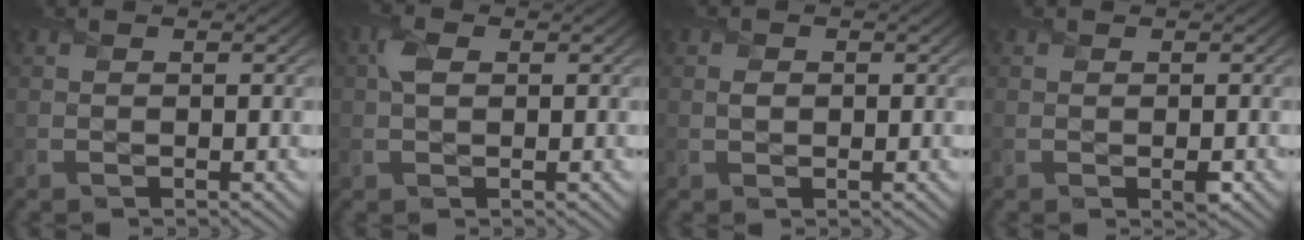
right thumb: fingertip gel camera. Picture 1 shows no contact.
{"total": 2.5, "force": [0.6, 1.5, 1.9], "torque": [-0.049, 0.006, 0.008]}
{"total": 1.1, "force": [0.1, 0.9, 0.5], "torque": [-0.012, -0.003, -0.001]}
{"total": 1.2, "force": [-0.4, 0.7, 0.9], "torque": [-0.015, -0.008, -0.007]}